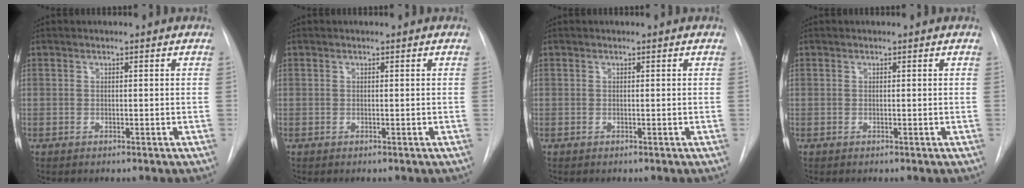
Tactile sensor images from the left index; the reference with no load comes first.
{"total": 0.0}
{"total": 0.0}
{"total": 0.0}